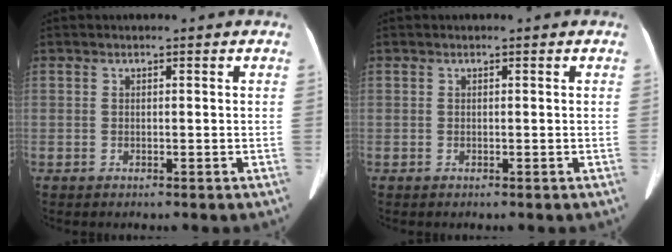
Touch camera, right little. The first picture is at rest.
{"total": 0.0}